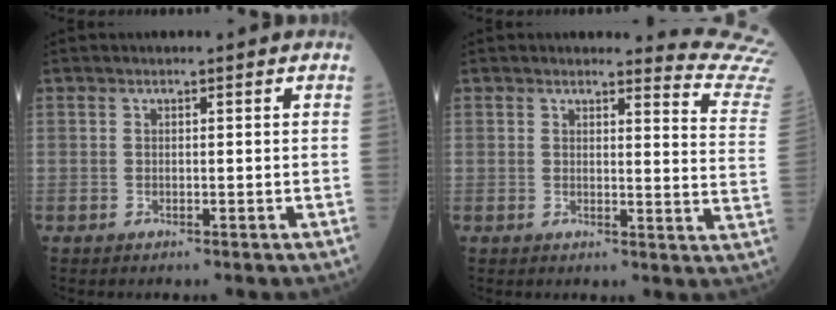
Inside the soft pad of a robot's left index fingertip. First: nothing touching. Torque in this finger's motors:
{"motor_torque": [0.86, -1.28, 0.00, 0.00]}